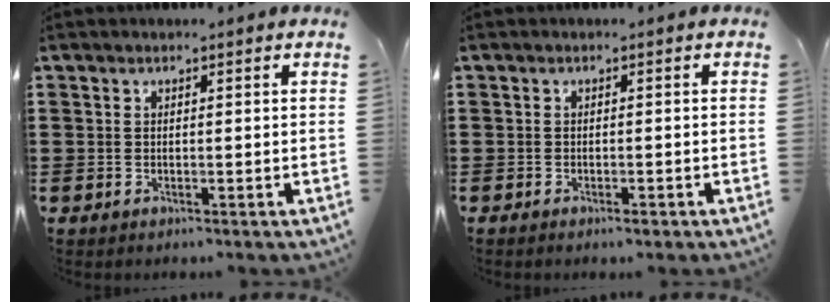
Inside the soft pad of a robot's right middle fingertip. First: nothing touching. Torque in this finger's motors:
{"motor_torque": [0.34, -0.06, 0.00, 0.00]}